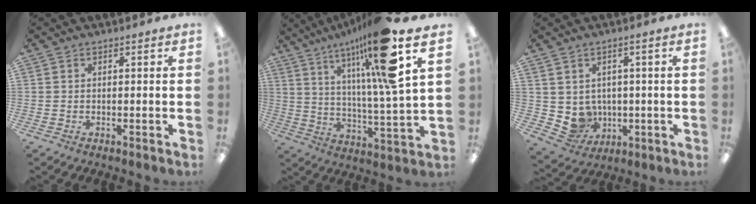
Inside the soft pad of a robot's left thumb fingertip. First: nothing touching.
{"total": 20.9, "force": [13.2, 2.3, 16.0], "torque": [-0.261, -0.070, 0.193]}
{"total": 5.9, "force": [1.1, 5.7, 0.9], "torque": [-0.026, -0.018, 0.030]}